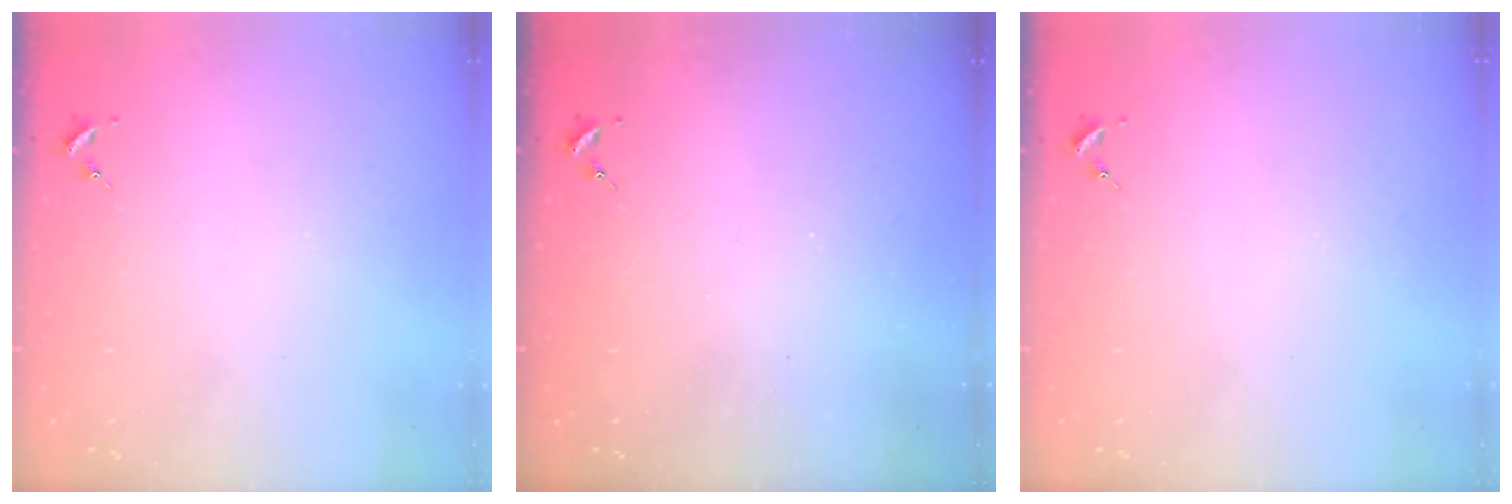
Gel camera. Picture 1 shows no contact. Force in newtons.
{"total": 0.0}
{"total": 0.0}